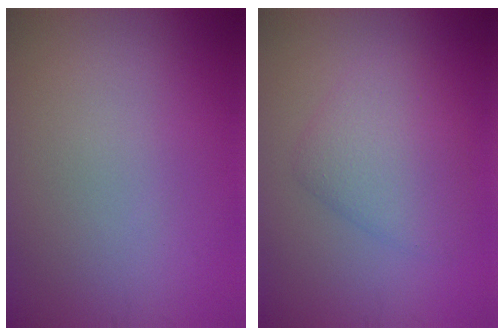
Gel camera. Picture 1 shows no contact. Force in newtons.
{"total": 3.9, "press": 3.9, "slide": 0.2}